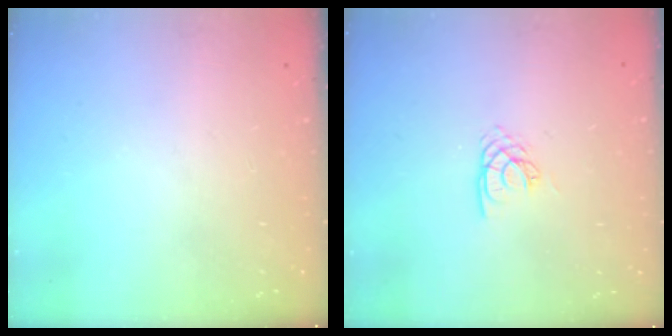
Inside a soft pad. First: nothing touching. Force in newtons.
{"total": 2.8, "press": 2.8, "slide": 0.1}